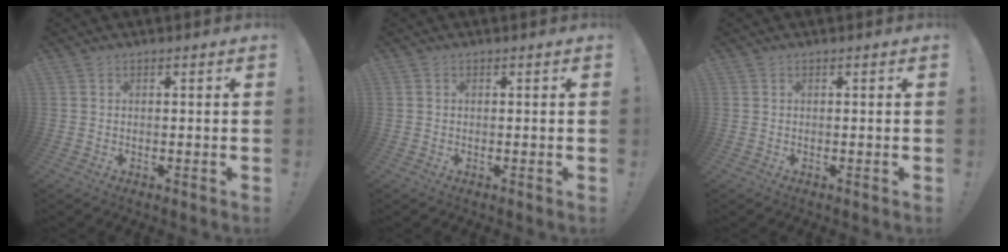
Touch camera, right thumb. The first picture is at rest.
{"total": 0.0}
{"total": 0.0}